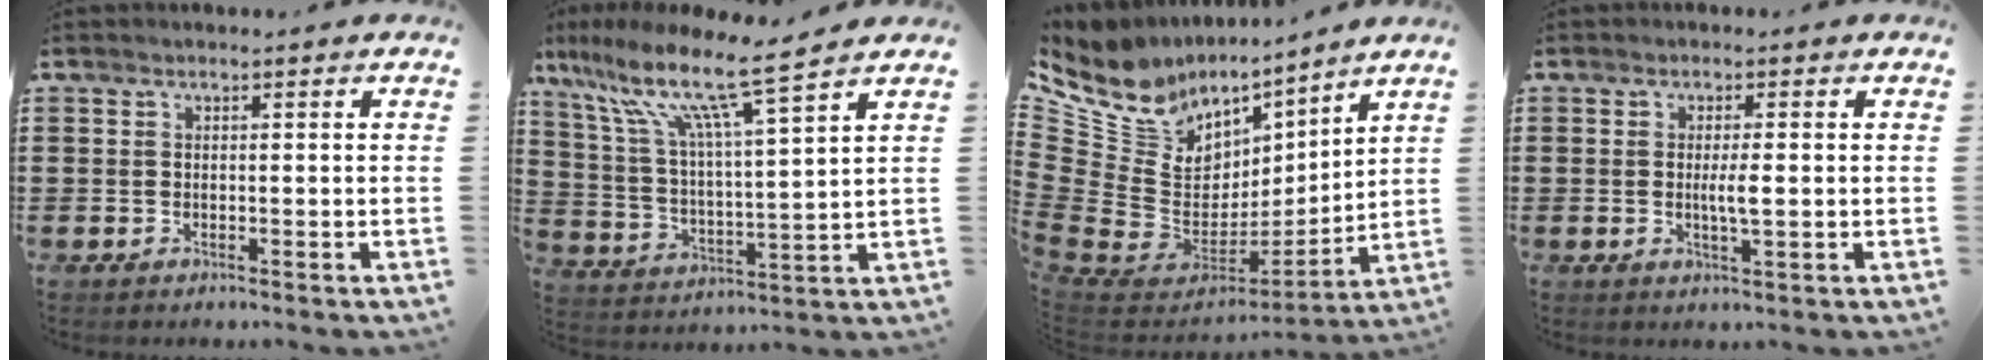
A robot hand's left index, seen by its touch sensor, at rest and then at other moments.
{"total": 10.7, "force": [8.1, 0.5, 6.9], "torque": [-0.167, -0.052, 0.129]}
{"total": 10.1, "force": [6.2, 7.5, 2.7], "torque": [-0.130, -0.075, 0.109]}
{"total": 3.0, "force": [-0.1, 0.4, 2.9], "torque": [-0.054, -0.005, -0.003]}